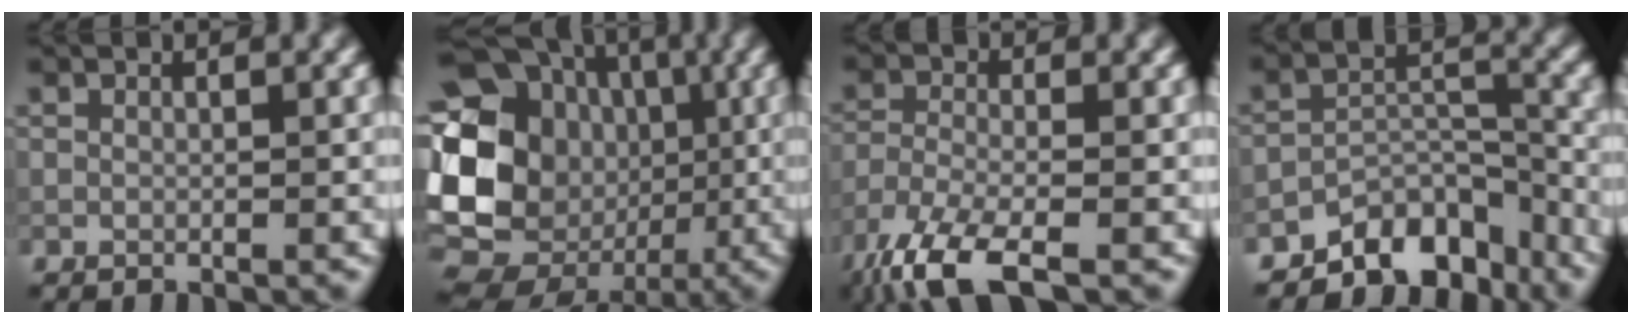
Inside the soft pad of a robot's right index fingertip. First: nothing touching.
{"total": 21.8, "force": [-1.0, 19.6, 9.5], "torque": [-0.198, 0.010, -0.055]}
{"total": 7.4, "force": [-5.2, 2.0, 4.8], "torque": [-0.101, -0.017, -0.113]}
{"total": 7.2, "force": [-5.8, 3.2, 2.8], "torque": [-0.027, -0.008, -0.095]}